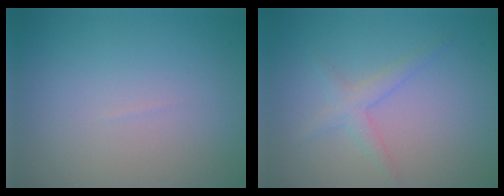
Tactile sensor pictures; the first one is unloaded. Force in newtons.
{"total": 1.8, "press": 1.8, "slide": 0.0}